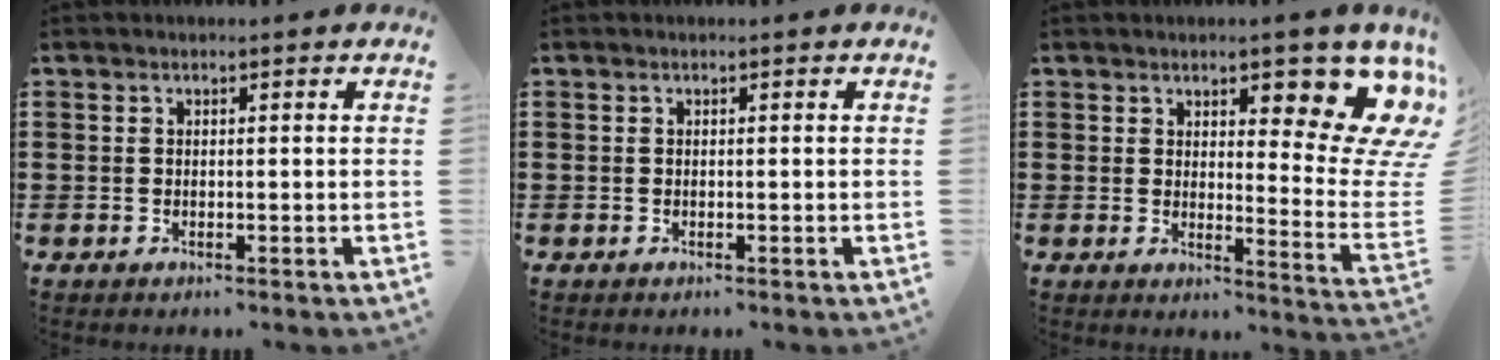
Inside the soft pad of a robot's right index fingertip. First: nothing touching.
{"total": 0.0}
{"total": 11.0, "force": [6.5, 4.0, 7.8], "torque": [-0.108, -0.044, 0.115]}